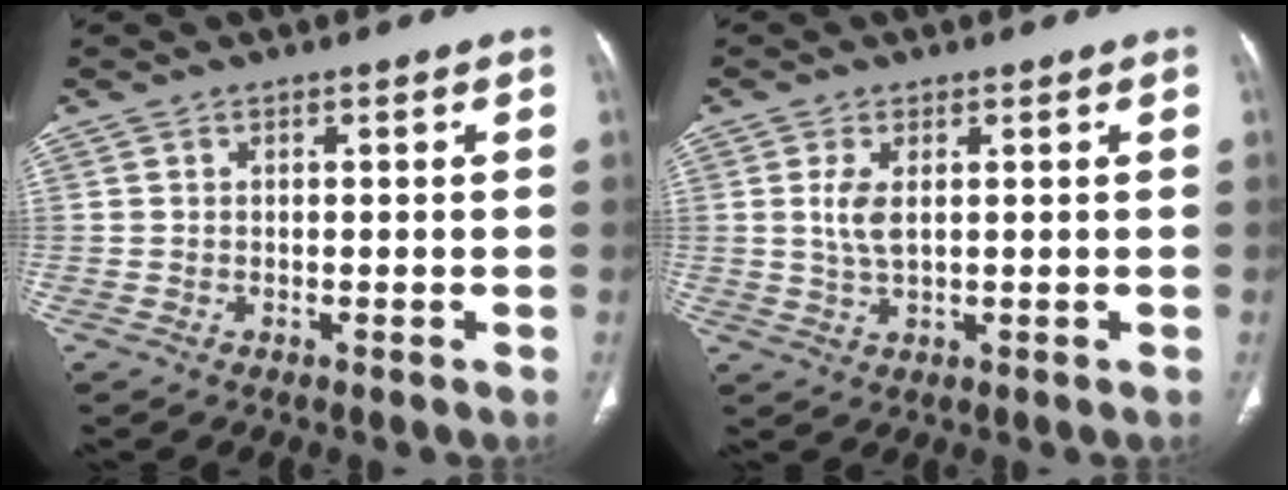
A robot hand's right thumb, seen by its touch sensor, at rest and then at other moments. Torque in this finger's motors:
{"motor_torque": [1.01, 0.71, 0.62, -0.91, 0.32]}